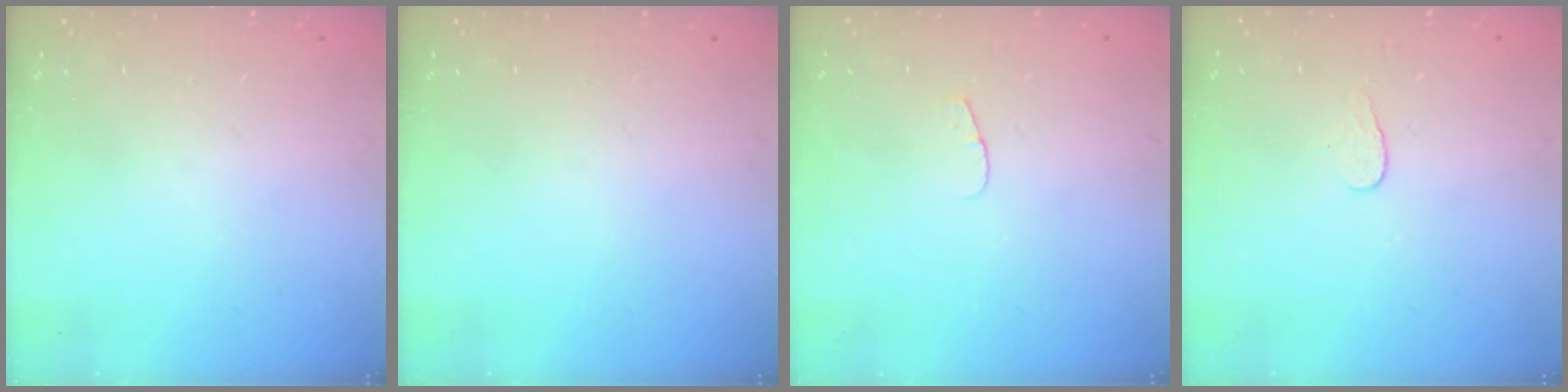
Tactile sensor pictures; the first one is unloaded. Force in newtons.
{"total": 0.0}
{"total": 4.1, "press": 4.1, "slide": 0.4}
{"total": 3.8, "press": 3.8, "slide": 0.4}